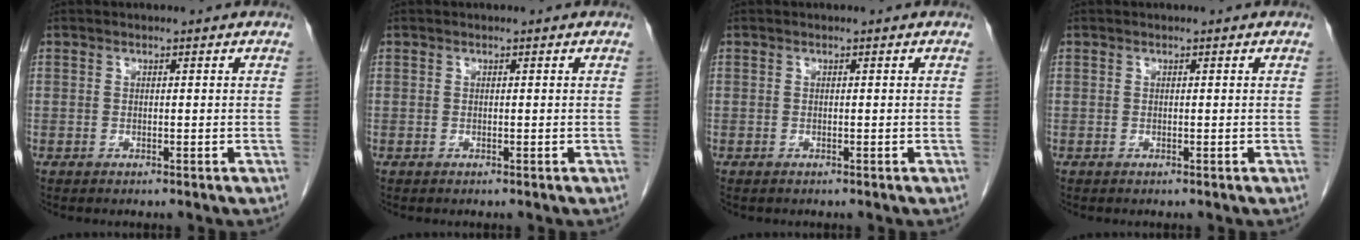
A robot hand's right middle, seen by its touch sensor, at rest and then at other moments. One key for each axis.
{"total": 0.0}
{"total": 0.0}
{"total": 0.0}